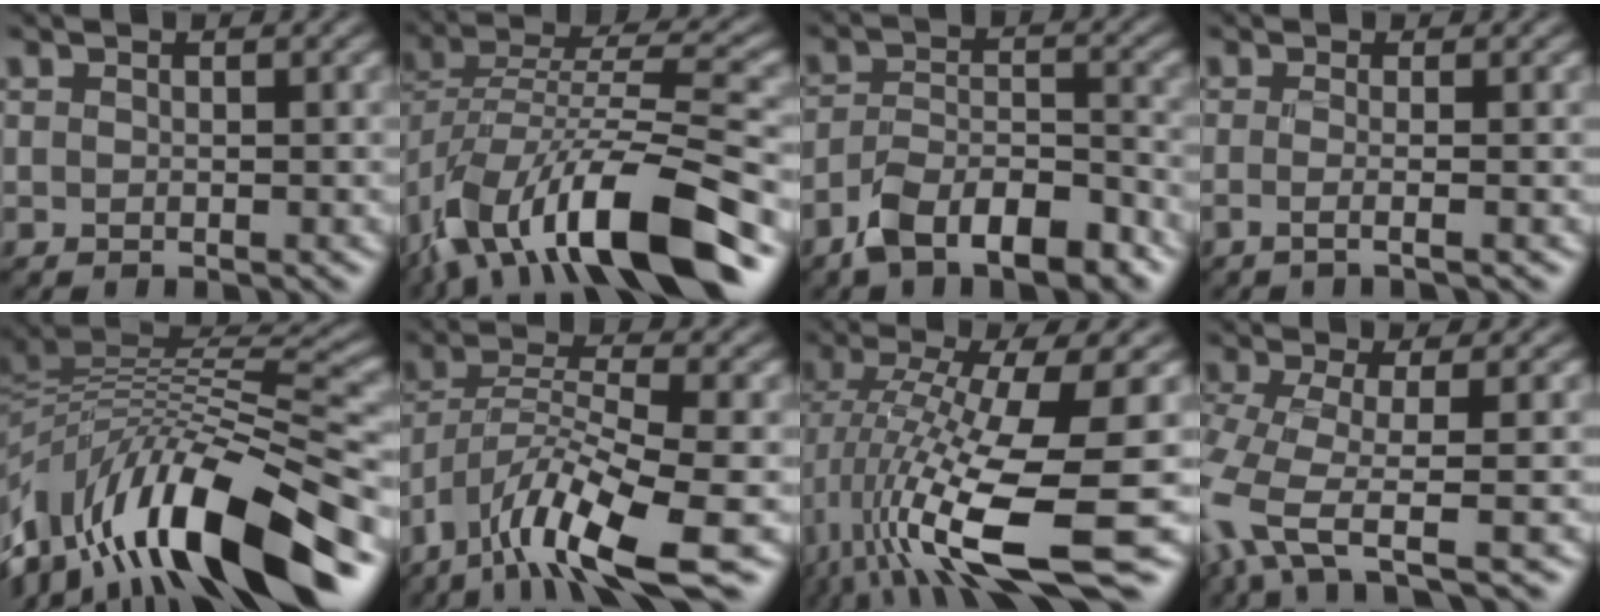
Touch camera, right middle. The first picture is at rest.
{"total": 13.4, "force": [-7.3, 5.2, 9.9], "torque": [-0.189, 0.010, -0.125]}
{"total": 7.8, "force": [-5.6, 2.8, 4.6], "torque": [-0.077, 0.002, -0.102]}
{"total": 1.7, "force": [-0.4, 0.5, 1.6], "torque": [-0.018, -0.005, -0.016]}
{"total": 13.5, "force": [-6.1, 5.3, 10.9], "torque": [-0.203, 0.028, -0.106]}
{"total": 9.2, "force": [-5.5, 2.1, 7.1], "torque": [-0.125, 0.003, -0.101]}
{"total": 12.9, "force": [-2.2, 3.3, 12.2], "torque": [-0.237, -0.011, -0.026]}
{"total": 6.9, "force": [-3.8, 1.9, 5.4], "torque": [-0.120, -0.003, -0.073]}